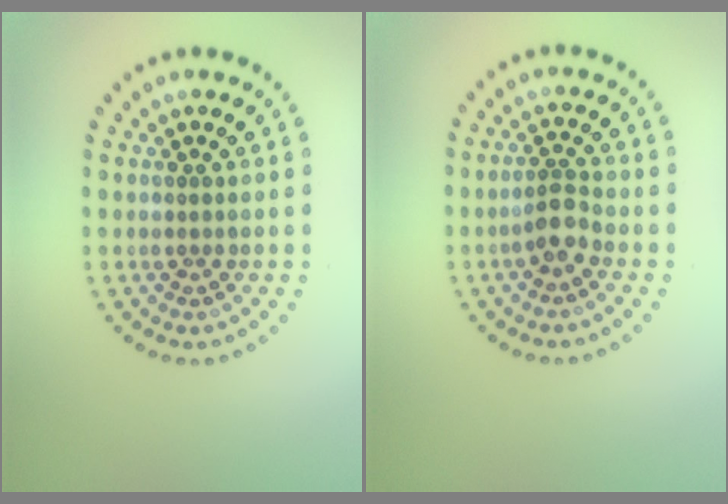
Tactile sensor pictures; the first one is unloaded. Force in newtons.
{"total": 2.1, "press": 1.8, "slide": 1.0}